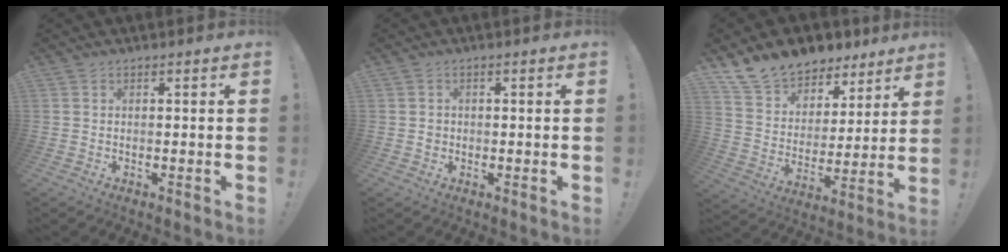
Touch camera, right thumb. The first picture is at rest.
{"total": 1.8, "force": [-0.3, 1.7, 0.6], "torque": [-0.002, 0.003, -0.008]}
{"total": 12.6, "force": [10.4, 6.5, 2.6], "torque": [-0.059, -0.084, 0.196]}